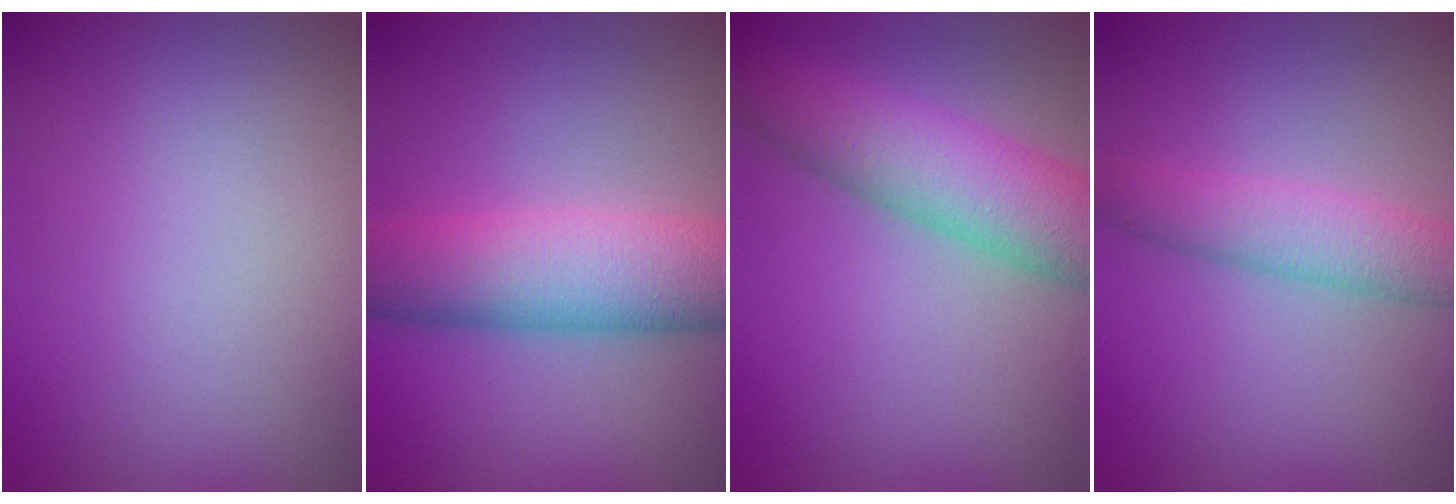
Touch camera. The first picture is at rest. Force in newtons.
{"total": 8.3, "press": 8.3, "slide": 0.3}
{"total": 7.6, "press": 7.6, "slide": 0.3}
{"total": 3.9, "press": 3.9, "slide": 0.1}